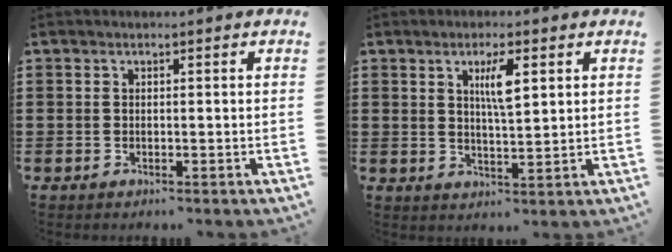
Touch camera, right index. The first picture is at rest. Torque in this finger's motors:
{"motor_torque": [0.17, -0.07, 0.18, 0.11]}